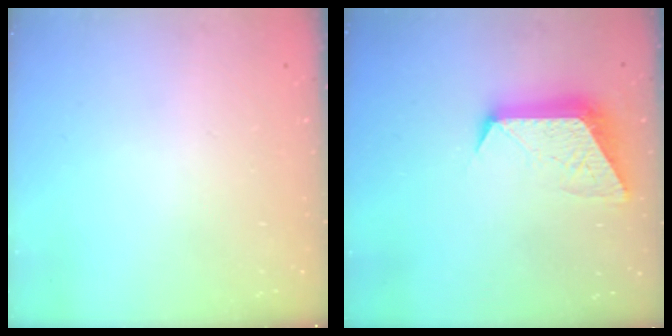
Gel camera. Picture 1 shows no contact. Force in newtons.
{"total": 11.5, "press": 11.4, "slide": 1.0}